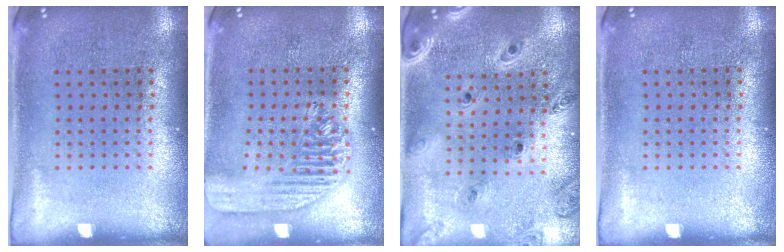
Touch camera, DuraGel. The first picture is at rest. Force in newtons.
{"total": 1.8, "press": 1.7, "slide": 0.7}
{"total": 1.3, "press": 1.3, "slide": 0.2}
{"total": 0.0}